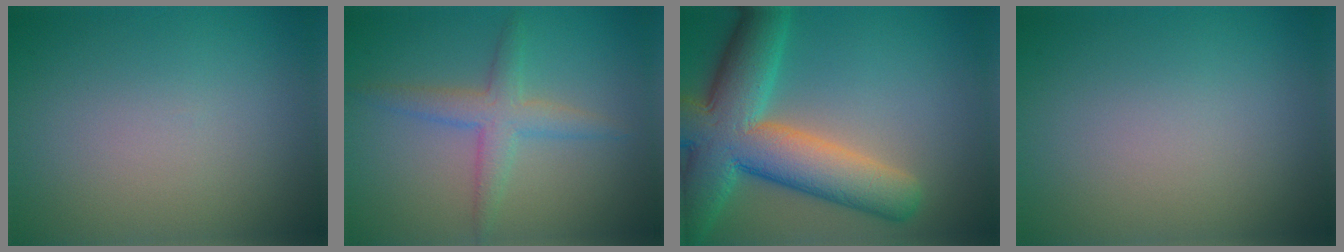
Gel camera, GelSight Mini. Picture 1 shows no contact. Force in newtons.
{"total": 3.2, "press": 3.2, "slide": 0.1}
{"total": 11.1, "press": 11.1, "slide": 0.5}
{"total": 0.0}